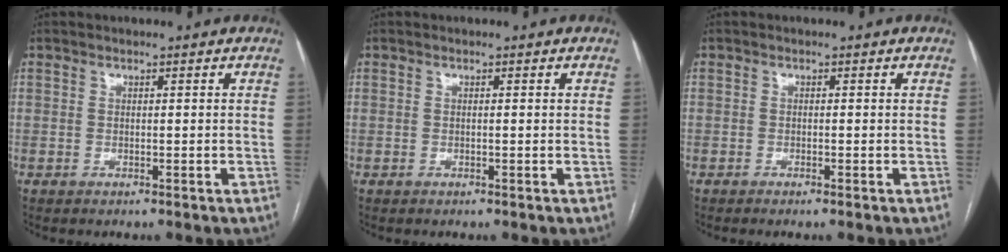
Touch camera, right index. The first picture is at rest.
{"total": 0.0}
{"total": 0.7, "force": [-0.5, -0.2, 0.5], "torque": [-0.011, -0.001, -0.009]}